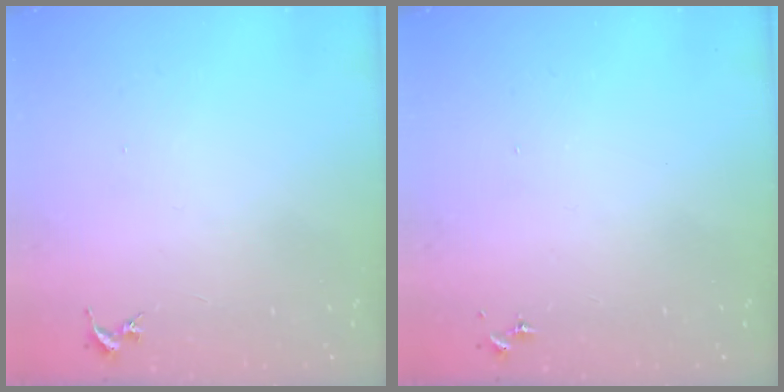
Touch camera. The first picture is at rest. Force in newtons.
{"total": 0.0}